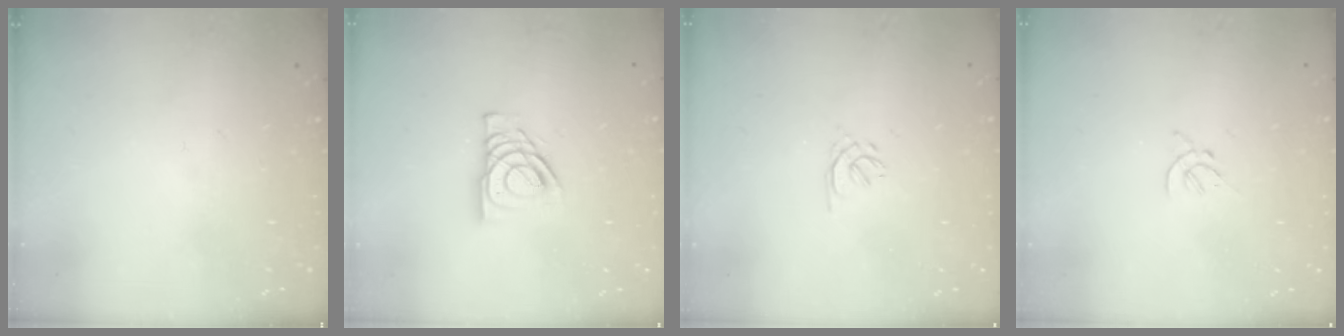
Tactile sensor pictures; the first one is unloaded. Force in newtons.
{"total": 11.3, "press": 11.1, "slide": 1.6}
{"total": 1.4, "press": 1.3, "slide": 0.5}
{"total": 1.4, "press": 1.3, "slide": 0.5}